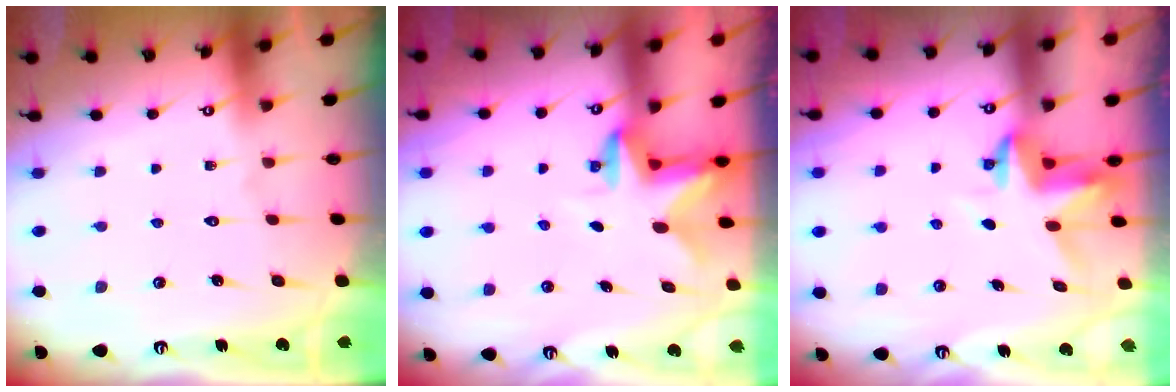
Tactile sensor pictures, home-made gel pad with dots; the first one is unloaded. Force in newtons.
{"total": 2.7, "press": 2.6, "slide": 0.5}
{"total": 3.9, "press": 3.9, "slide": 0.3}